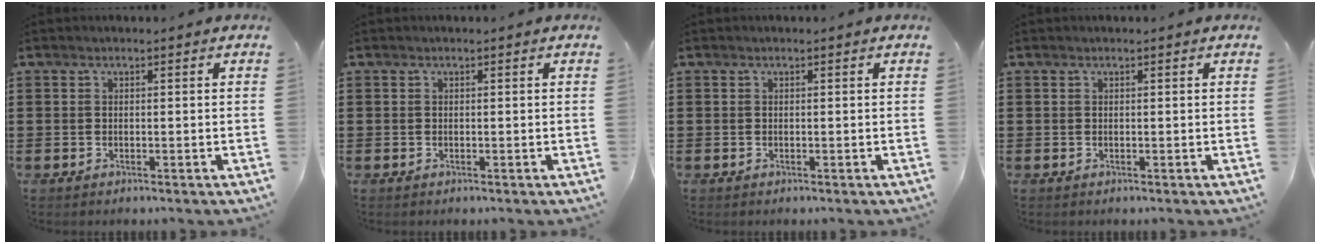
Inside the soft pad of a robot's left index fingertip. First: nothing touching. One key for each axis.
{"total": 0.0}
{"total": 0.0}
{"total": 0.0}